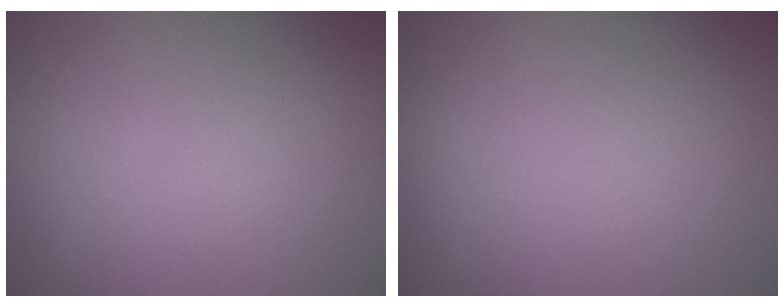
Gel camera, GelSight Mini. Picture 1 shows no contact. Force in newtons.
{"total": 0.0}